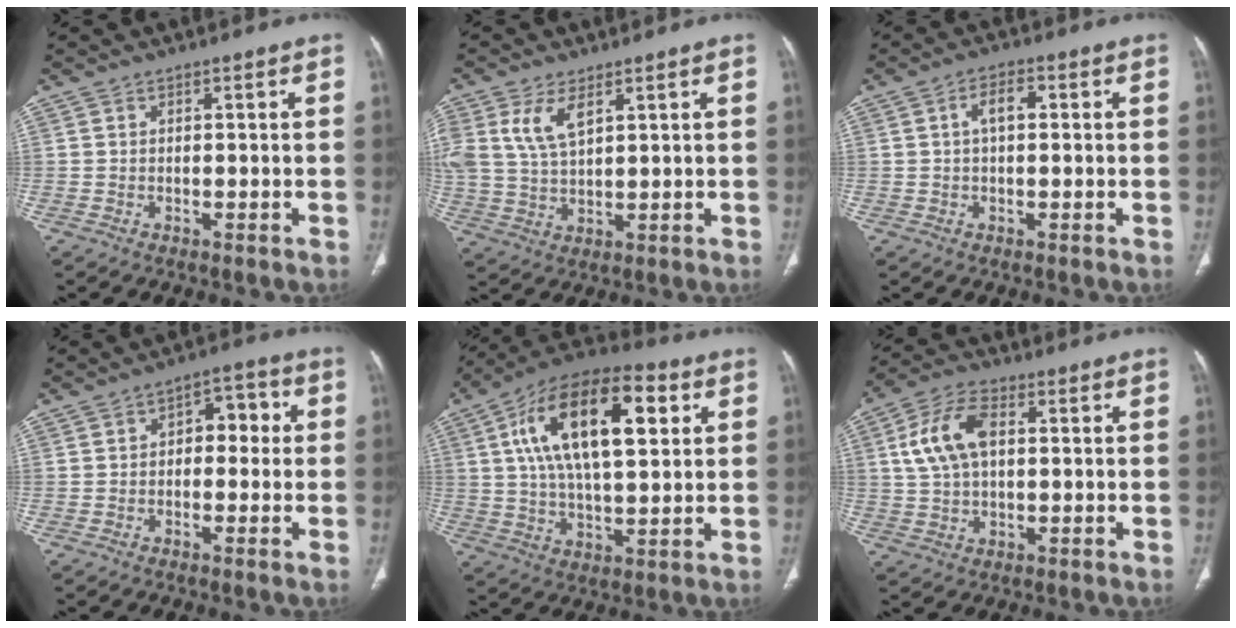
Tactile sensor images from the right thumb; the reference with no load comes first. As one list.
[{"total": 8.1, "force": [3.6, 4.0, 6.0], "torque": [-0.127, -0.004, 0.081]}, {"total": 4.0, "force": [0.6, 2.0, 3.4], "torque": [-0.058, 0.010, 0.007]}, {"total": 6.4, "force": [0.4, 4.0, 4.9], "torque": [-0.031, 0.024, -0.006]}, {"total": 22.0, "force": [6.3, 10.1, 18.6], "torque": [-0.302, 0.006, 0.095]}, {"total": 10.4, "force": [2.0, 6.1, 8.2], "torque": [-0.164, 0.016, 0.037]}]